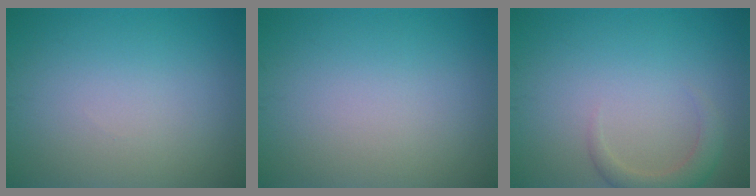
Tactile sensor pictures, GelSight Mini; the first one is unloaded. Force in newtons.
{"total": 0.0}
{"total": 2.3, "press": 2.3, "slide": 0.2}